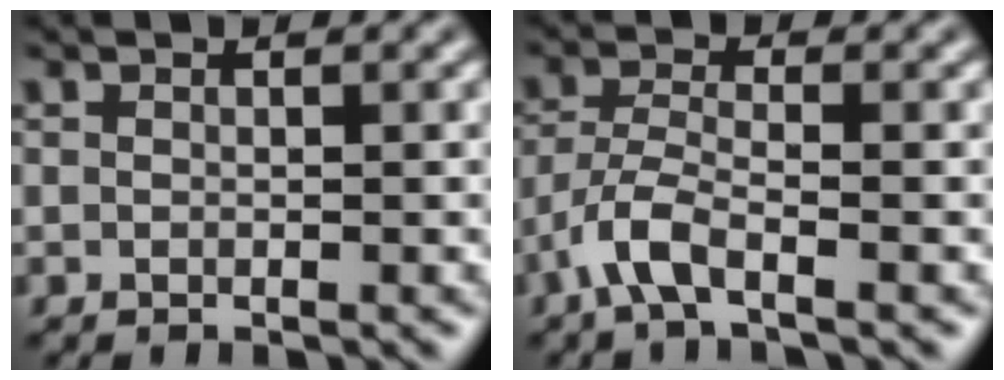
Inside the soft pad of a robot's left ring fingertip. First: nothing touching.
{"total": 3.7, "force": [-2.2, 0.9, 2.8], "torque": [-0.063, 0.002, -0.056]}